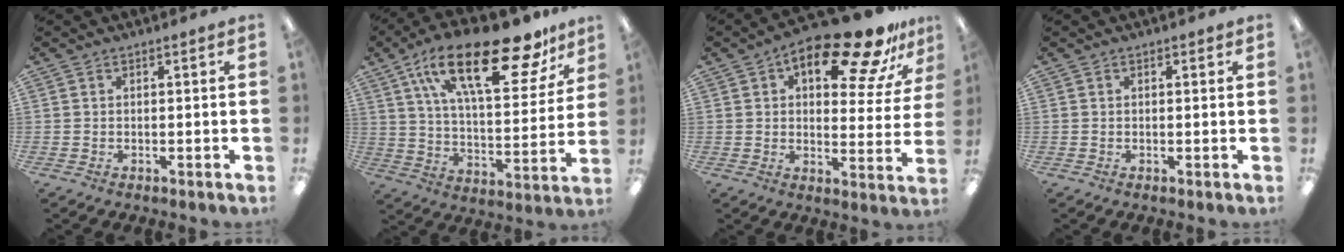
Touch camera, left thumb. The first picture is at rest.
{"total": 26.6, "force": [16.5, 9.9, 18.4], "torque": [-0.298, -0.086, 0.271]}
{"total": 18.5, "force": [11.6, 7.5, 12.3], "torque": [-0.170, -0.069, 0.185]}
{"total": 0.5, "force": [0.3, 0.4, 0.3], "torque": [0.002, 0.000, 0.003]}